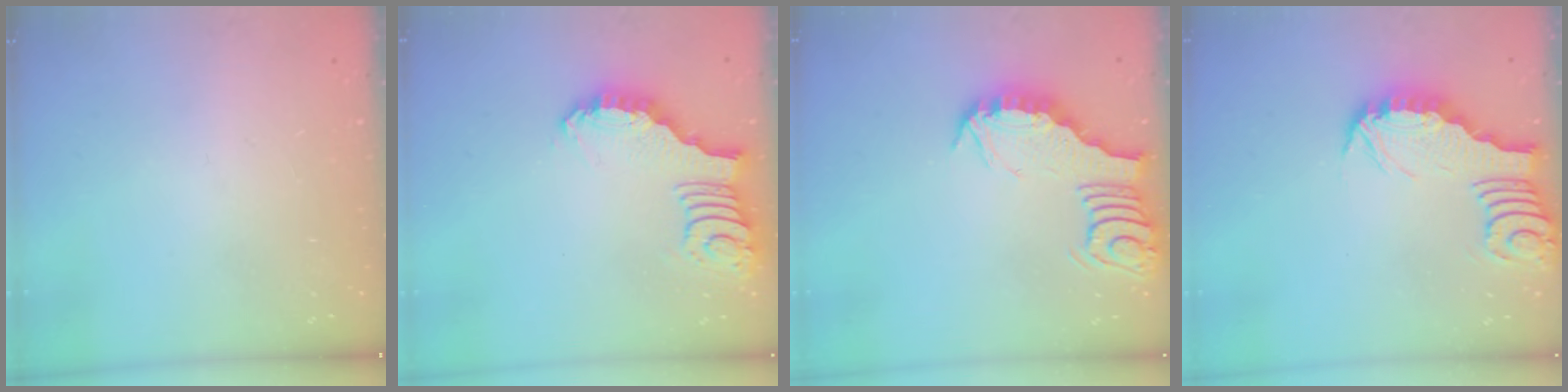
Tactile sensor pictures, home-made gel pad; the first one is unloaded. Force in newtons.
{"total": 2.6, "press": 2.5, "slide": 0.5}
{"total": 3.3, "press": 3.3, "slide": 0.4}
{"total": 2.9, "press": 2.9, "slide": 0.3}